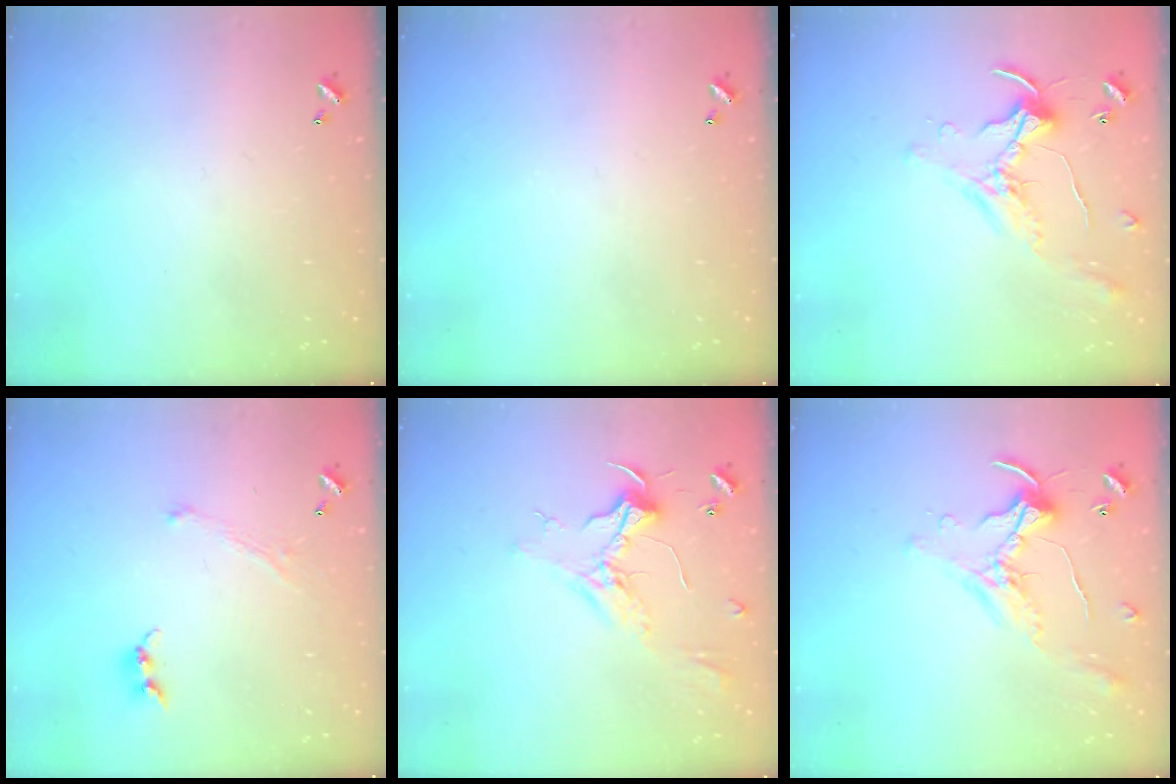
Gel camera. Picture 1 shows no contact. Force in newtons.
{"total": 0.0}
{"total": 0.8, "press": 0.8, "slide": 0.2}
{"total": 1.3, "press": 1.2, "slide": 0.5}
{"total": 2.4, "press": 2.3, "slide": 0.7}
{"total": 0.8, "press": 0.8, "slide": 0.2}